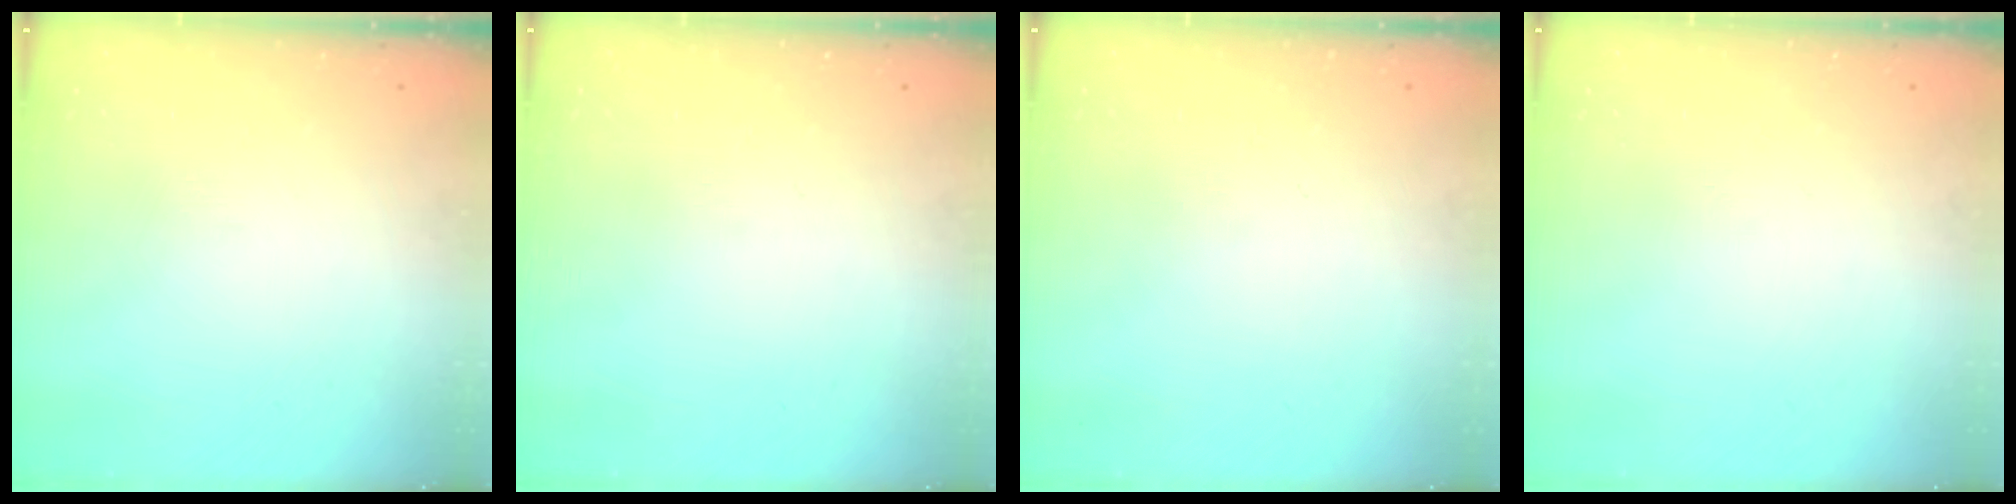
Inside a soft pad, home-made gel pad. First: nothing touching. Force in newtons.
{"total": 0.0}
{"total": 0.0}
{"total": 0.0}